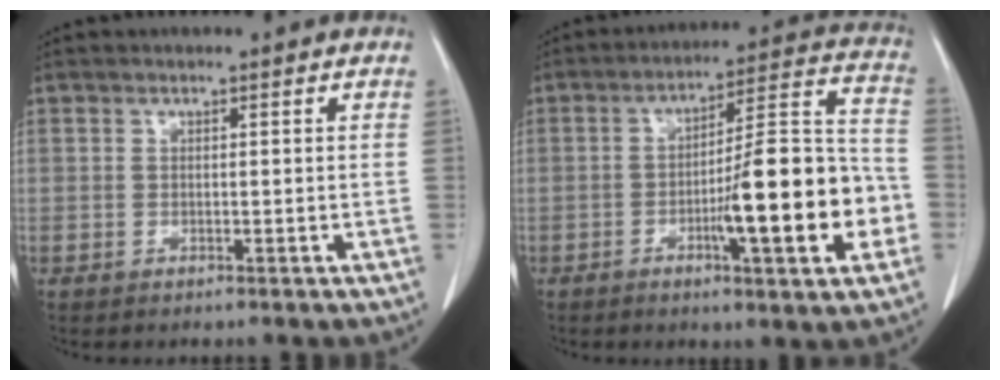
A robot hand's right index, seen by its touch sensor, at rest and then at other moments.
{"total": 17.3, "force": [-4.7, 1.9, 16.5], "torque": [-0.243, 0.011, -0.068]}